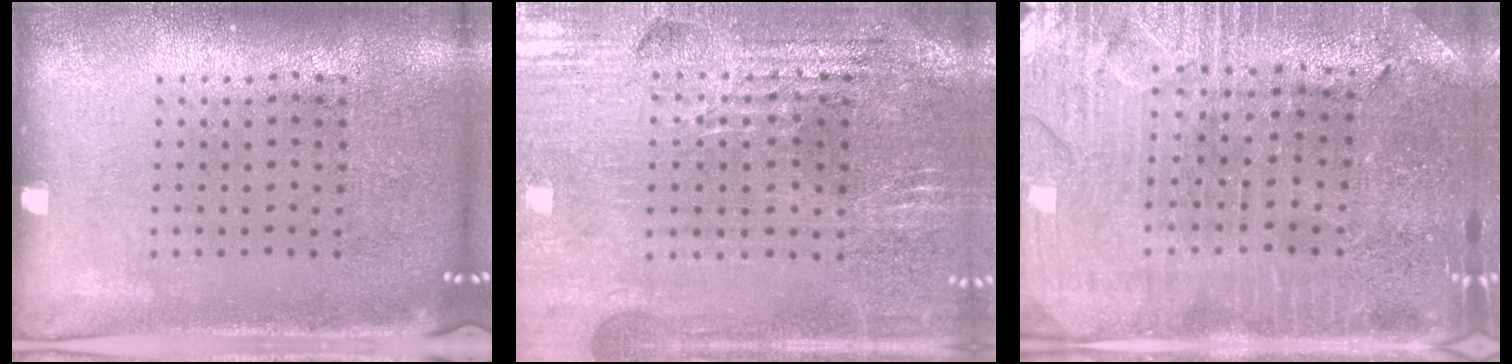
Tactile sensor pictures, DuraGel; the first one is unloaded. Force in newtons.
{"total": 2.9, "press": 2.9, "slide": 0.5}
{"total": 1.8, "press": 1.8, "slide": 0.4}